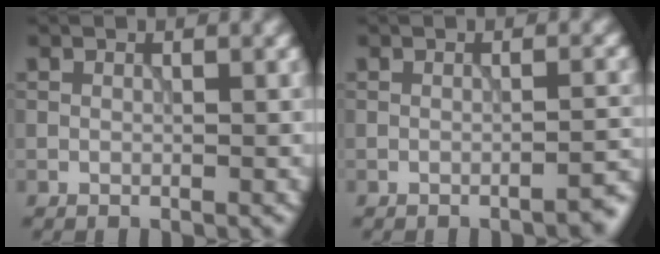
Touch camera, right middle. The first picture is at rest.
{"total": 1.9, "force": [-1.5, 0.3, 1.1], "torque": [-0.003, 0.009, -0.025]}